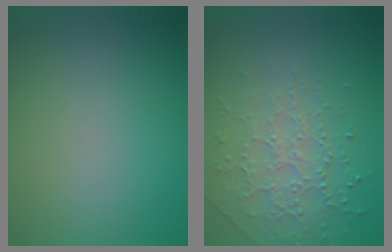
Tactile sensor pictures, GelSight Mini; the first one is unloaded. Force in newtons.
{"total": 2.6, "press": 2.4, "slide": 1.1}